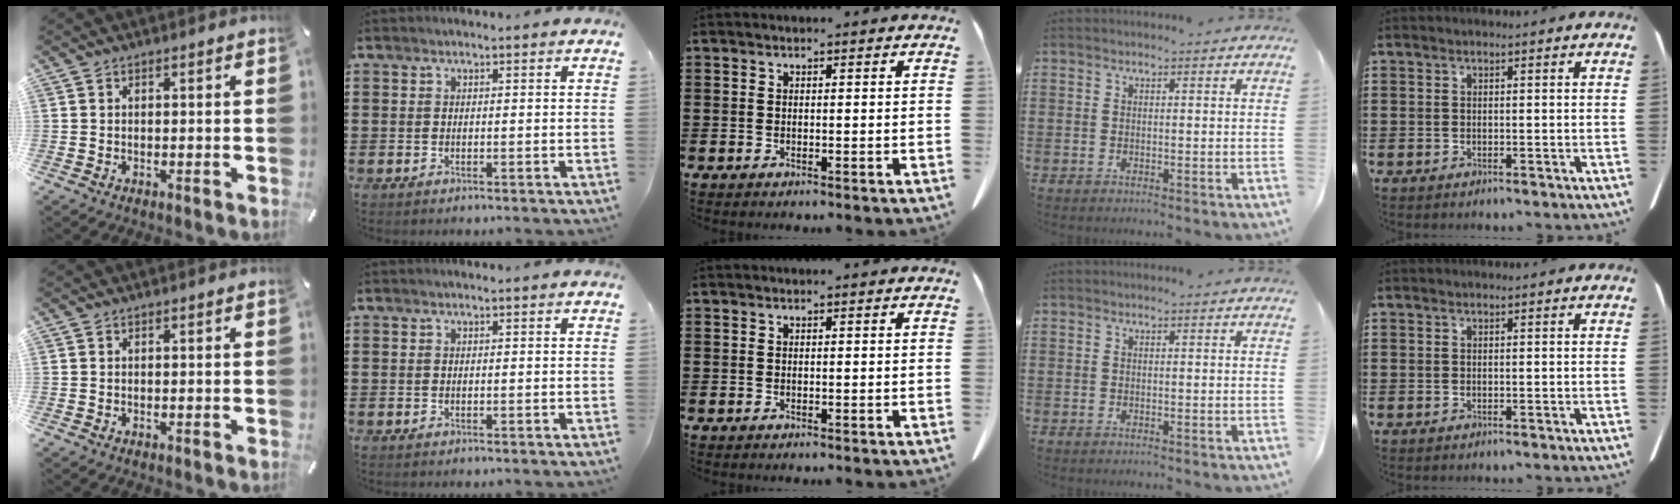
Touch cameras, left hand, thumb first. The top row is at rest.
{}